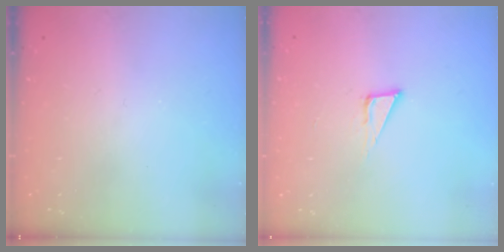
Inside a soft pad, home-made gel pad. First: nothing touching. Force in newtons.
{"total": 6.4, "press": 6.4, "slide": 0.4}